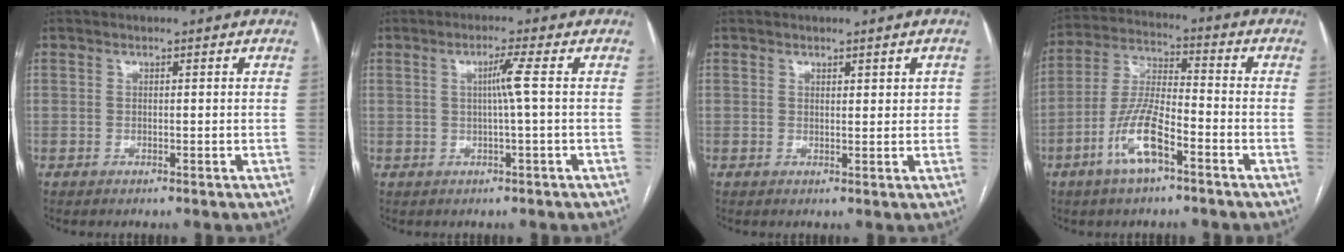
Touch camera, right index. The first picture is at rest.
{"total": 3.0, "force": [0.2, -1.0, 2.8], "torque": [-0.052, 0.002, 0.005]}
{"total": 1.9, "force": [0.7, 1.0, 1.4], "torque": [-0.016, 0.003, 0.010]}
{"total": 10.1, "force": [-5.1, 2.3, 8.4], "torque": [-0.182, 0.001, -0.097]}